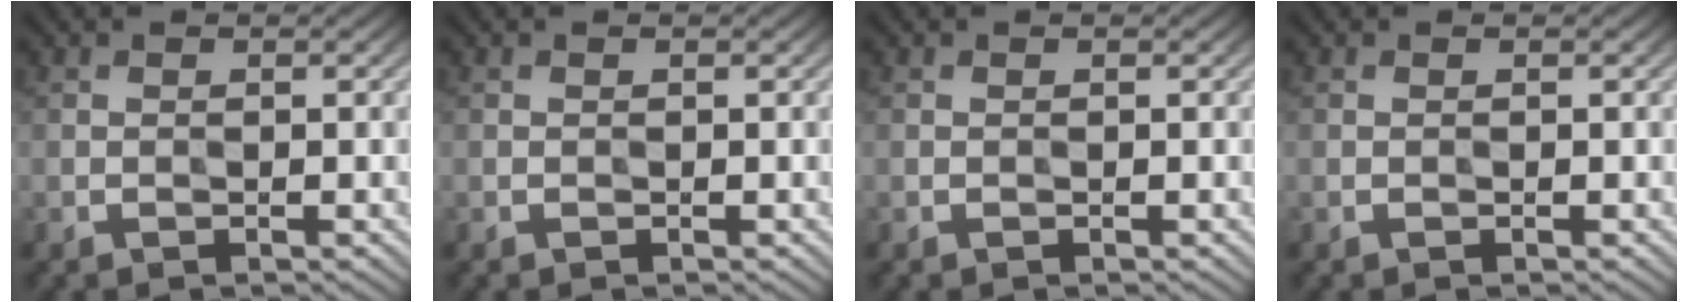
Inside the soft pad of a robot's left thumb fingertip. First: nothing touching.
{"total": 0.0}
{"total": 0.0}
{"total": 0.0}